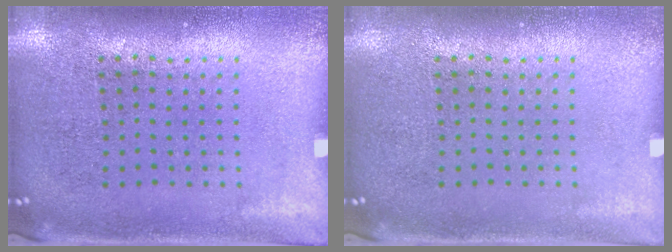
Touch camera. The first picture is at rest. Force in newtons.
{"total": 0.0}